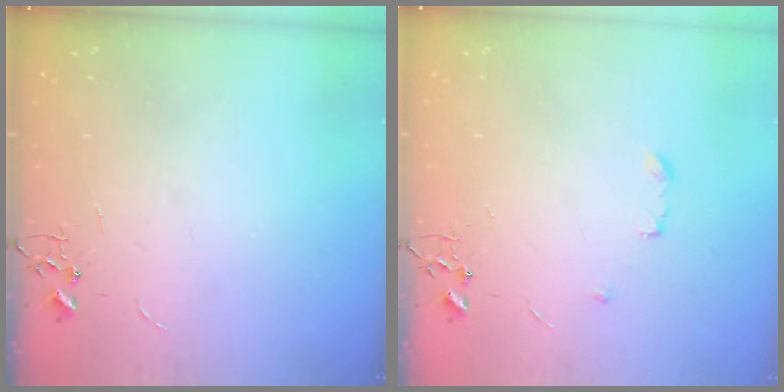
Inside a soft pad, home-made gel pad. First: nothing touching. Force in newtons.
{"total": 4.7, "press": 4.7, "slide": 0.7}